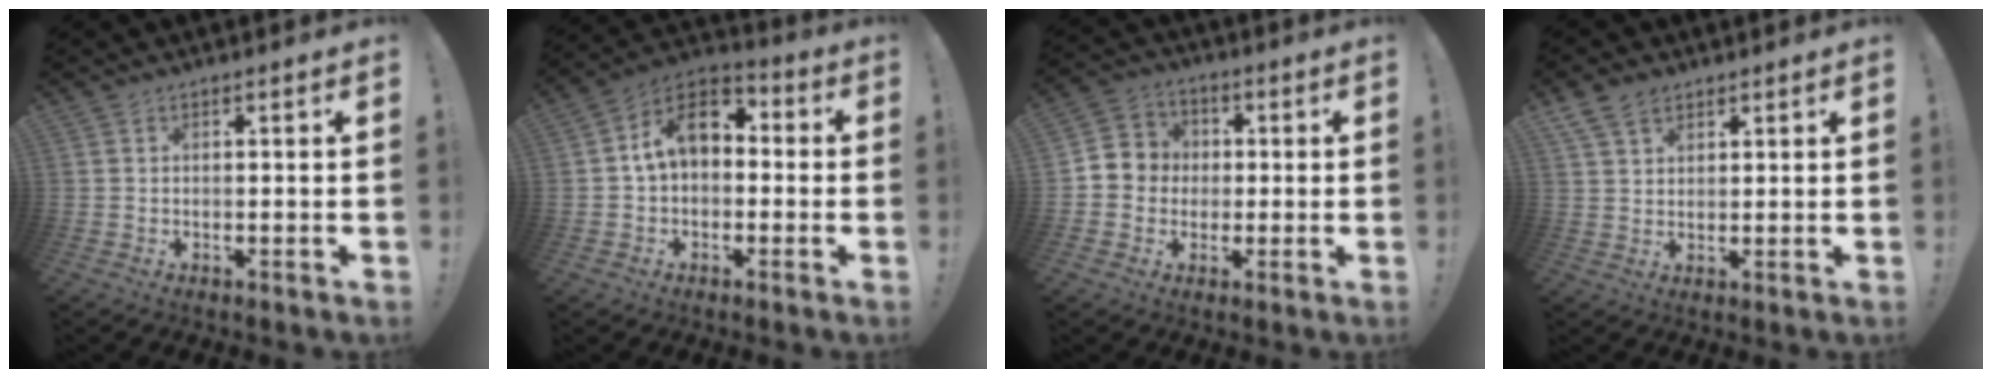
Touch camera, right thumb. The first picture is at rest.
{"total": 11.6, "force": [2.2, 7.9, 8.3], "torque": [-0.120, 0.014, 0.045]}
{"total": 7.3, "force": [-1.0, 7.1, 1.4], "torque": [-0.016, 0.017, -0.013]}
{"total": 5.9, "force": [3.7, 3.8, 2.5], "torque": [-0.051, -0.009, 0.074]}